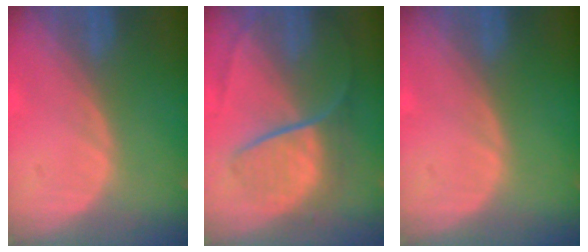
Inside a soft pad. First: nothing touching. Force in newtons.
{"total": 9.1, "press": 7.5, "slide": 5.2}
{"total": 0.0}